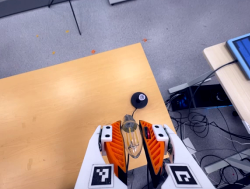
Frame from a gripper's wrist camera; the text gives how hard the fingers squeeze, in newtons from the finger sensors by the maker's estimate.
{"total": 20.8, "left": 22.4, "right": 19.3}